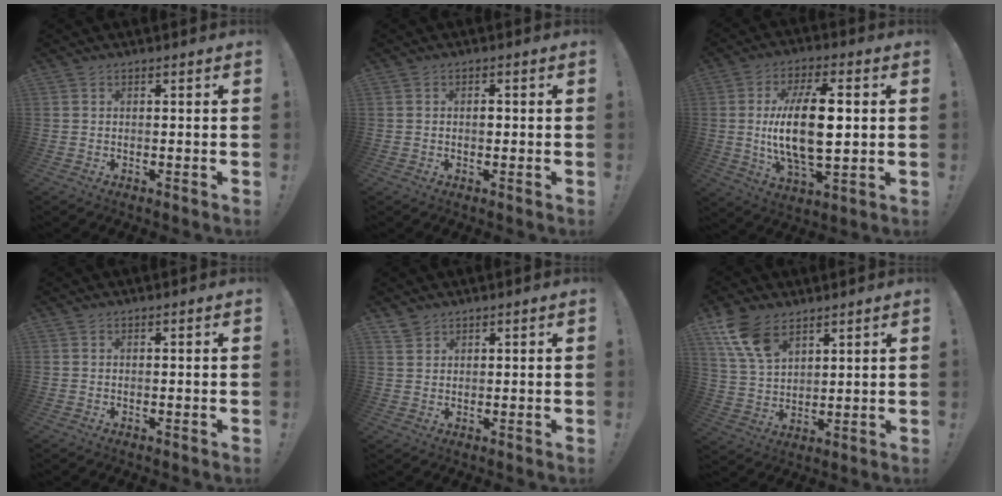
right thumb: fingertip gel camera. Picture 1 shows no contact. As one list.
[{"total": 1.3, "force": [-0.2, 0.8, 1.0], "torque": [-0.013, 0.002, -0.006]}, {"total": 18.2, "force": [1.1, 7.2, 16.7], "torque": [-0.319, -0.010, 0.006]}, {"total": 0.0}, {"total": 1.5, "force": [1.3, 0.6, 0.2], "torque": [0.004, -0.007, 0.024]}, {"total": 11.5, "force": [7.3, 6.2, 6.4], "torque": [-0.129, -0.031, 0.143]}]